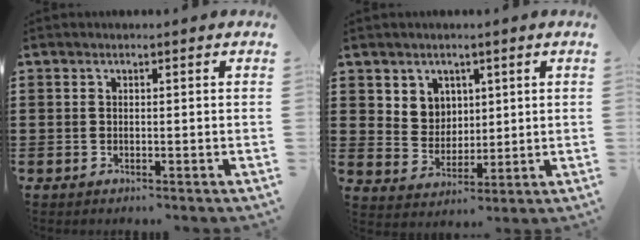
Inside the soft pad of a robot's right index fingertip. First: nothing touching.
{"total": 5.0, "force": [2.7, 4.2, 0.4], "torque": [-0.024, 0.003, 0.048]}